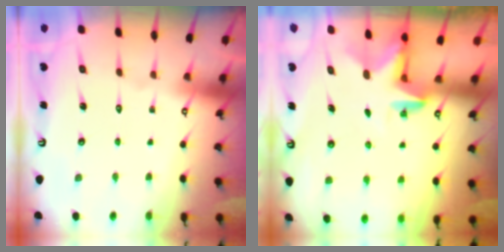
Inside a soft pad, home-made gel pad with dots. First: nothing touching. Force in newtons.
{"total": 2.8, "press": 2.8, "slide": 0.2}